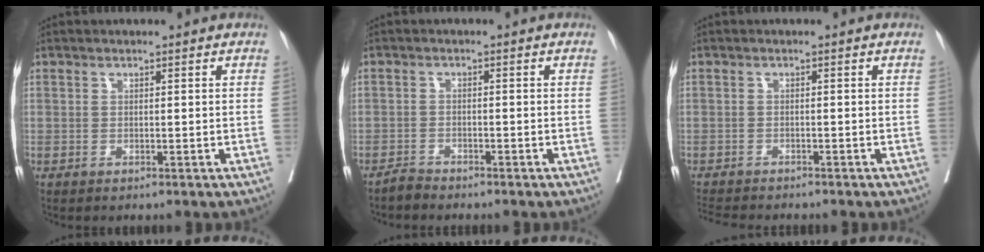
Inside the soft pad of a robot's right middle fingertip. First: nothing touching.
{"total": 1.4, "force": [-1.4, 0.0, -0.1], "torque": [0.004, -0.004, -0.026]}
{"total": 5.5, "force": [-5.1, 0.6, 1.8], "torque": [-0.027, -0.011, -0.082]}